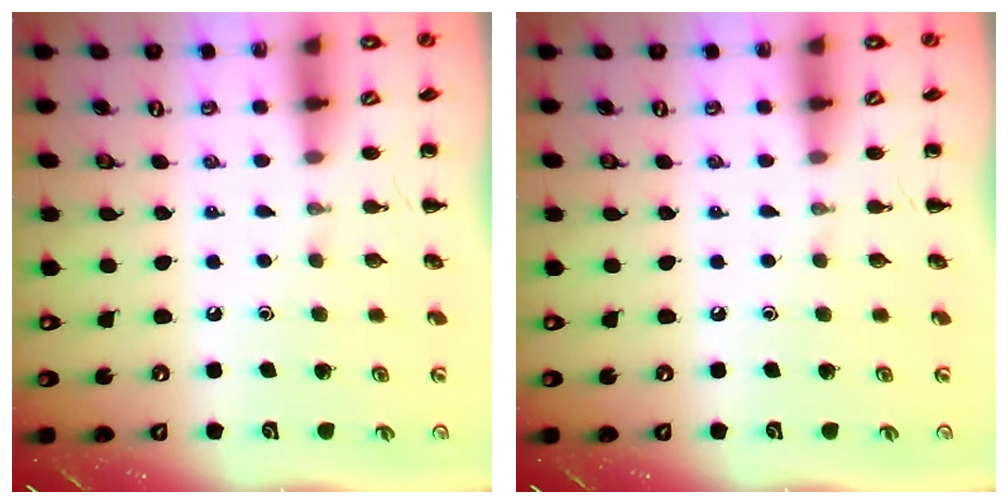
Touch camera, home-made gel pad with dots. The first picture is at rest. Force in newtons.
{"total": 0.0}